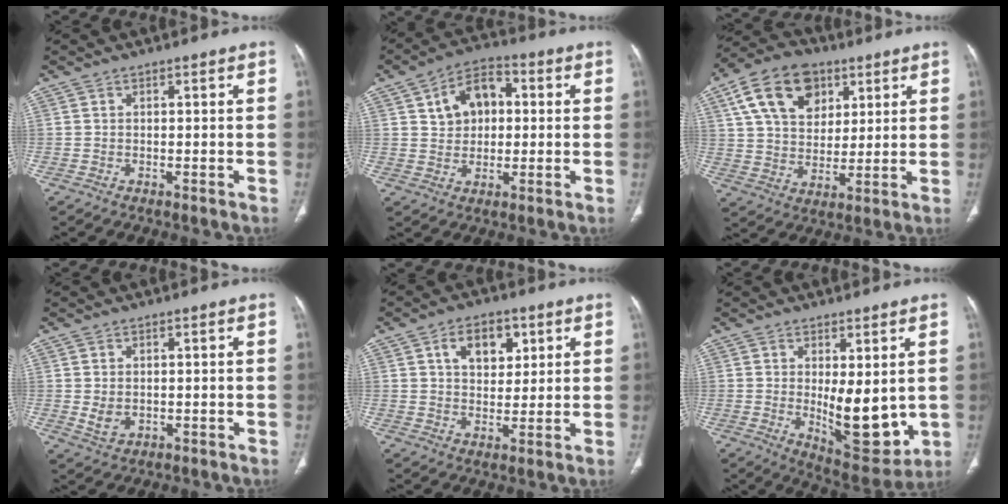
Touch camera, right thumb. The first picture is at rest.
{"total": 9.8, "force": [2.3, 6.9, 6.6], "torque": [-0.082, 0.012, 0.033]}
{"total": 16.3, "force": [7.1, 11.2, 9.5], "torque": [-0.151, -0.010, 0.127]}
{"total": 3.2, "force": [0.1, 2.3, 2.3], "torque": [-0.040, -0.005, 0.011]}
{"total": 8.3, "force": [3.4, 5.4, 5.3], "torque": [-0.049, -0.013, 0.052]}
{"total": 12.0, "force": [0.1, 5.1, 10.9], "torque": [-0.128, -0.033, 0.021]}